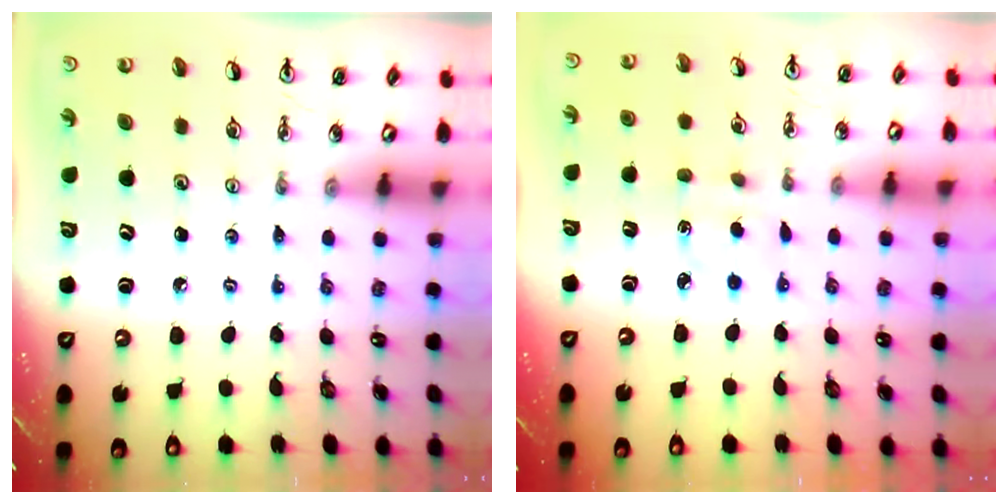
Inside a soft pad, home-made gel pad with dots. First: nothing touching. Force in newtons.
{"total": 2.0, "press": 1.9, "slide": 0.6}